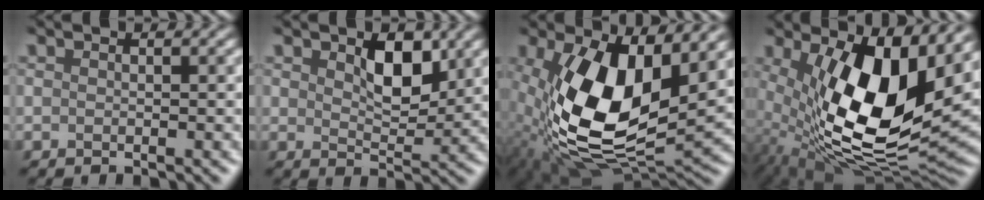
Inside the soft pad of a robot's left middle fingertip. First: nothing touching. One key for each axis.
{"total": 2.9, "fx": 1.8, "fy": 1.2, "fz": 1.9, "tx": -0.043, "ty": -0.004, "tz": 0.035}
{"total": 12.8, "fx": 1.2, "fy": 6.7, "fz": 10.8, "tx": -0.229, "ty": -0.025, "tz": 0.022}
{"total": 12.9, "fx": 1.9, "fy": 5.8, "fz": 11.4, "tx": -0.207, "ty": -0.022, "tz": 0.034}